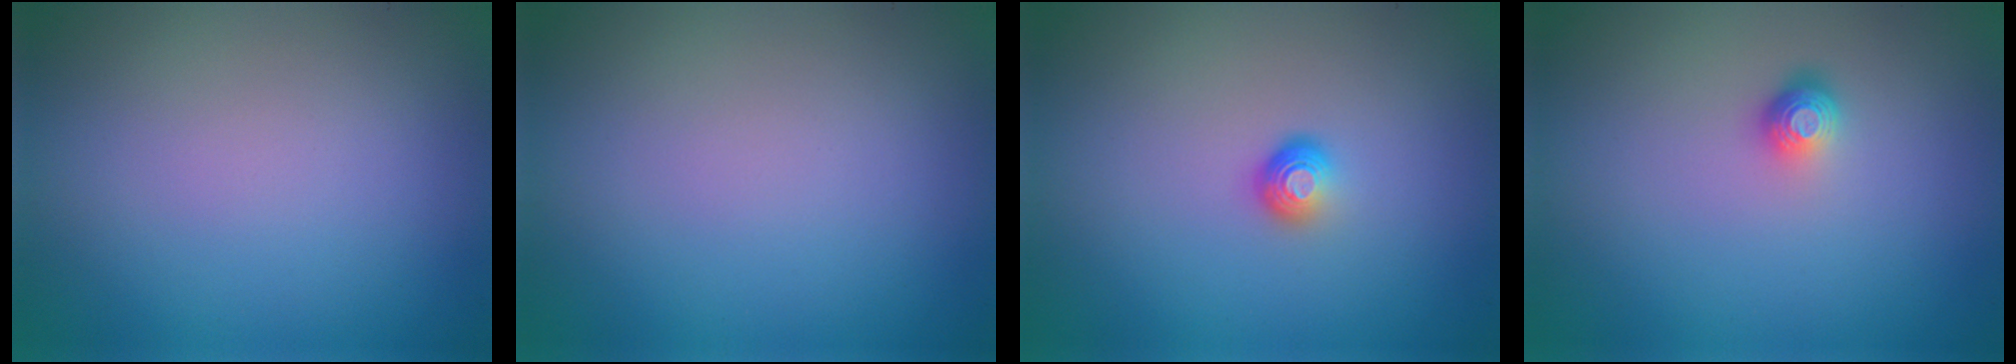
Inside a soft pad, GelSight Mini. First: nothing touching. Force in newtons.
{"total": 0.0}
{"total": 1.7, "press": 1.1, "slide": 1.3}
{"total": 1.6, "press": 1.1, "slide": 1.2}